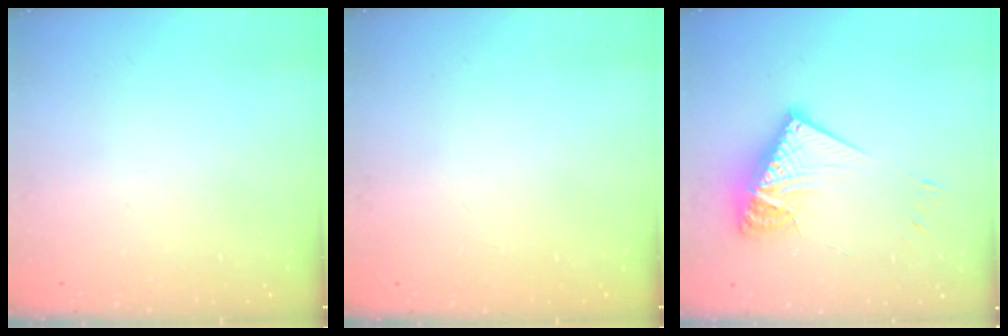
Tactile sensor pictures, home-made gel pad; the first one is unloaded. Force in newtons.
{"total": 0.0}
{"total": 15.6, "press": 15.5, "slide": 1.8}